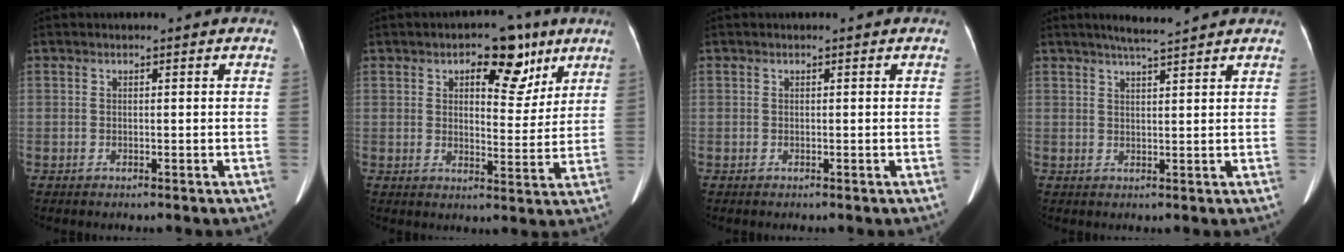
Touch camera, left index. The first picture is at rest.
{"total": 8.6, "force": [5.0, 4.0, 5.8], "torque": [-0.069, 0.013, 0.070]}
{"total": 0.0}
{"total": 4.8, "force": [4.3, -0.5, 2.2], "torque": [-0.042, 0.014, 0.068]}